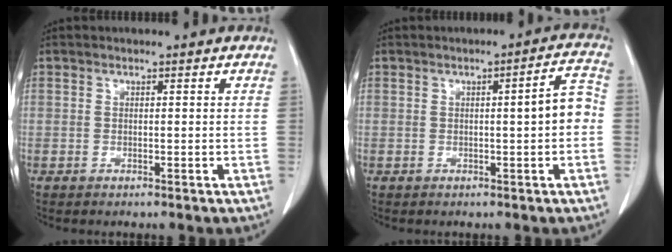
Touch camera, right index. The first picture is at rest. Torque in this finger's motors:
{"motor_torque": [0.42, 0.10, 0.10, 0.04]}